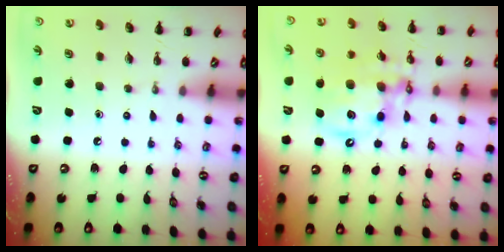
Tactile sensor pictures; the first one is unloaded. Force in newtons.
{"total": 14.2, "press": 13.7, "slide": 3.8}